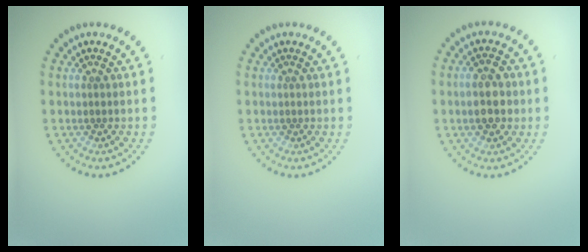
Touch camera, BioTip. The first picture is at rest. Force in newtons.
{"total": 0.0}
{"total": 2.8, "press": 2.8, "slide": 0.2}